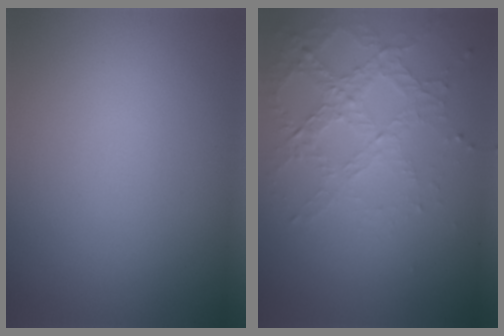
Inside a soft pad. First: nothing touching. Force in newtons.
{"total": 4.5, "press": 3.1, "slide": 3.2}